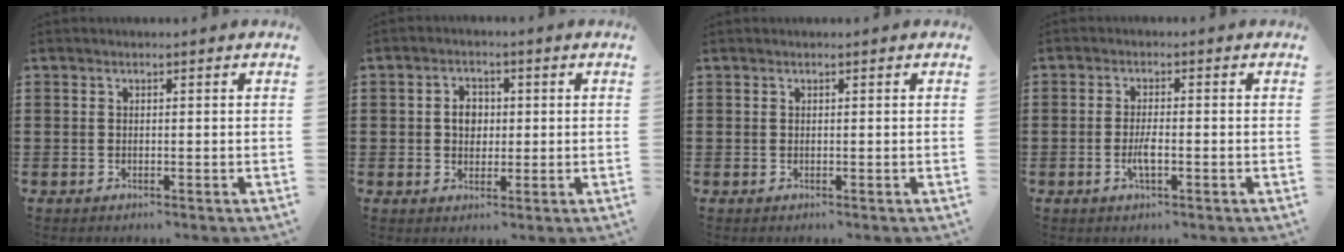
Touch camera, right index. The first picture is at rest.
{"total": 3.2, "force": [0.2, 2.5, 2.0], "torque": [-0.038, 0.008, 0.000]}
{"total": 0.0}
{"total": 2.0, "force": [-0.7, 0.4, 1.9], "torque": [-0.042, -0.002, -0.014]}